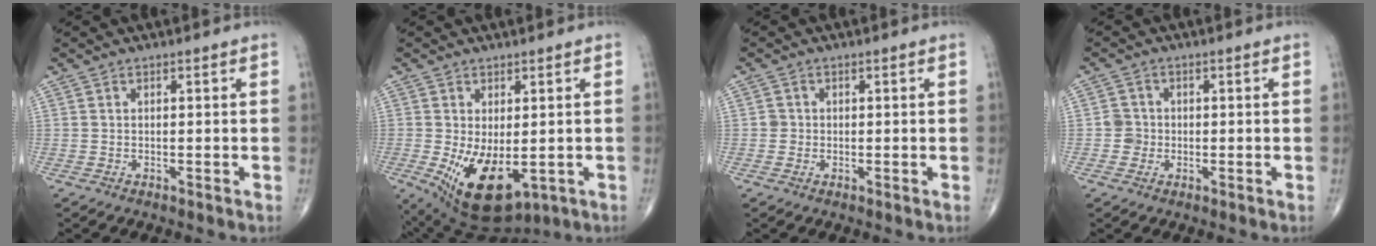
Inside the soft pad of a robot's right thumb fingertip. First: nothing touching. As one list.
[{"total": 12.3, "force": [-2.7, 6.5, 10.1], "torque": [-0.165, -0.016, -0.018]}, {"total": 1.3, "force": [-0.1, 1.3, 0.1], "torque": [0.006, 0.005, -0.003]}, {"total": 2.6, "force": [-0.4, 2.6, 0.3], "torque": [0.014, 0.009, -0.011]}]